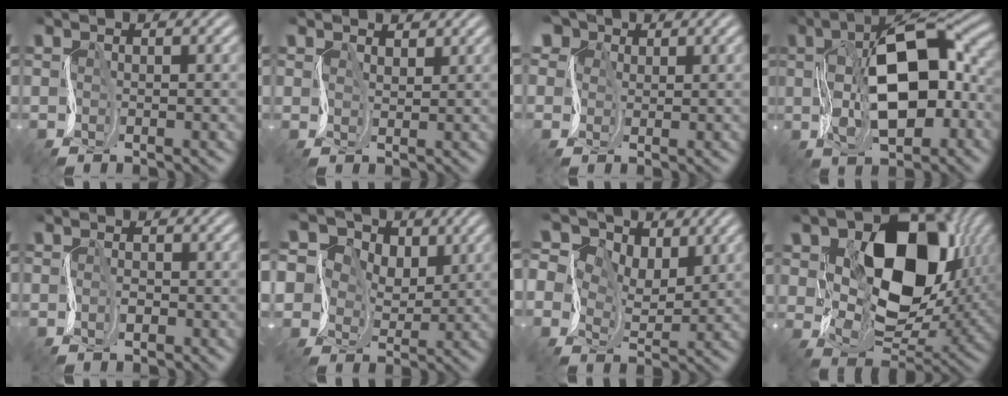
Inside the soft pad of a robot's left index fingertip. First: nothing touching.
{"total": 2.8, "force": [2.0, 1.9, 0.6], "torque": [-0.030, 0.009, 0.025]}
{"total": 9.0, "force": [4.2, 6.8, 4.2], "torque": [-0.081, 0.041, 0.032]}
{"total": 10.8, "force": [0.7, 5.3, 9.4], "torque": [-0.152, 0.017, 0.005]}
{"total": 1.1, "force": [-0.4, 1.0, 0.2], "torque": [-0.003, 0.004, -0.014]}
{"total": 10.2, "force": [4.0, 8.2, 4.6], "torque": [-0.108, 0.035, 0.046]}
{"total": 7.8, "force": [3.3, 5.5, 4.5], "torque": [-0.108, 0.020, 0.045]}
{"total": 12.4, "force": [3.1, 8.4, 8.6], "torque": [-0.147, -0.002, 0.060]}